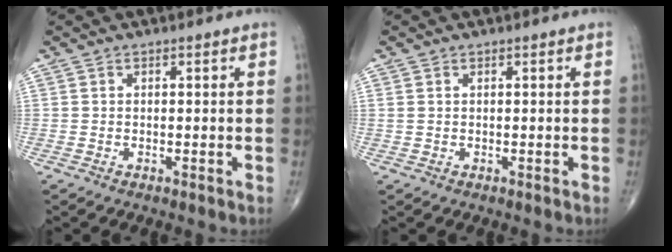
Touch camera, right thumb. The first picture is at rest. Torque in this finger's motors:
{"motor_torque": [0.23, -0.53, 0.14, 0.27, 0.05]}